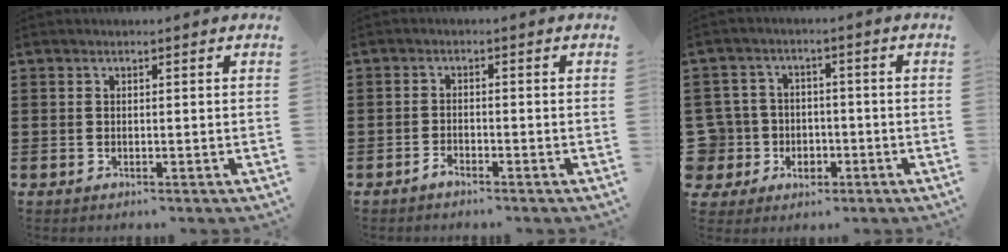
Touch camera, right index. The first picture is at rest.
{"total": 1.4, "force": [-1.3, 0.4, 0.5], "torque": [-0.012, -0.003, -0.025]}
{"total": 6.0, "force": [-1.4, 5.7, 1.0], "torque": [-0.061, 0.006, -0.028]}